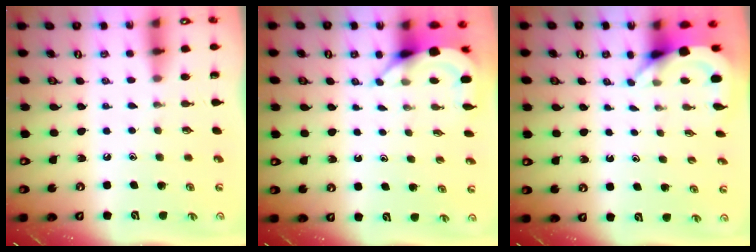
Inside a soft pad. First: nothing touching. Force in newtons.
{"total": 3.8, "press": 3.7, "slide": 0.3}
{"total": 3.6, "press": 3.6, "slide": 0.2}